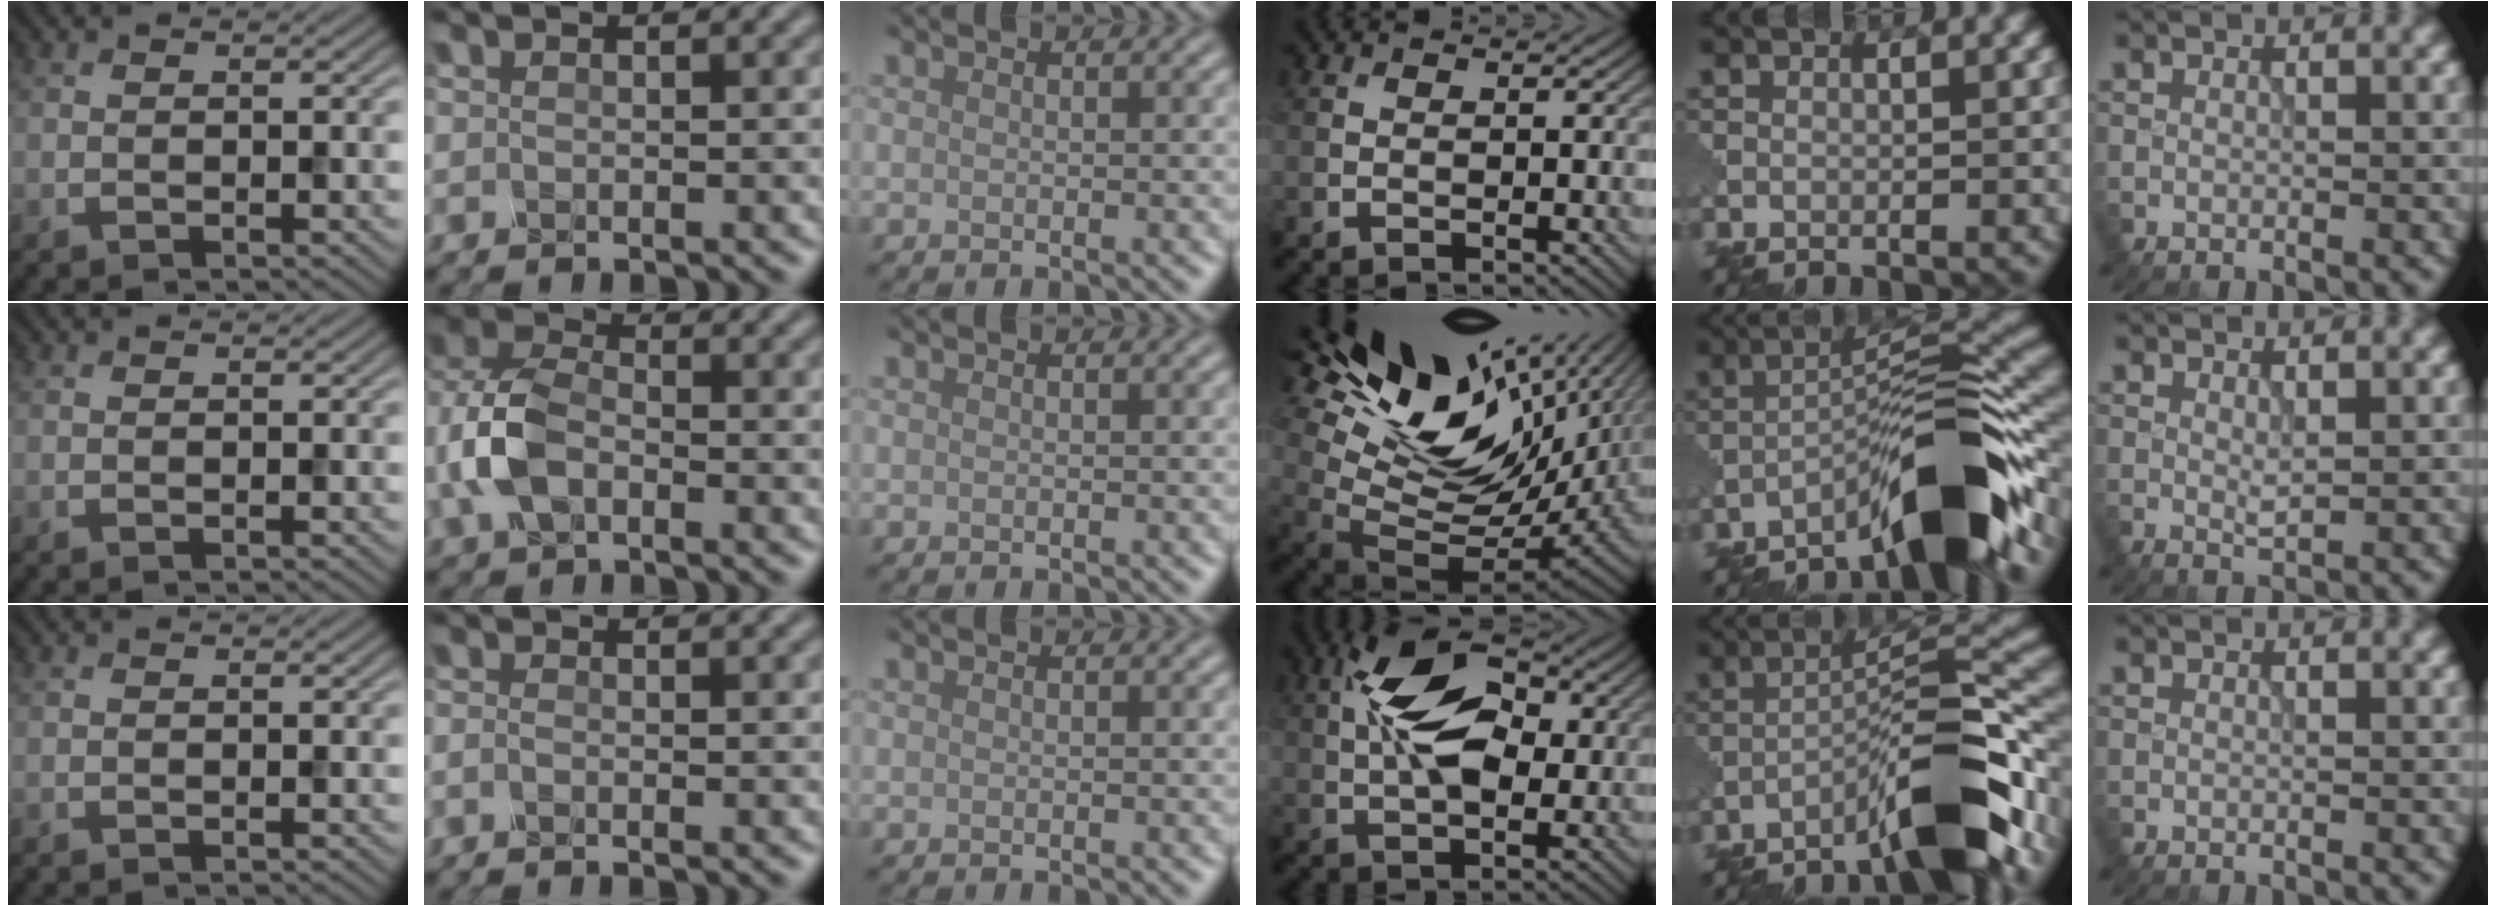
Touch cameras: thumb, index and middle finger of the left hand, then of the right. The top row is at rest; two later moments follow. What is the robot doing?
{"motion": "press", "object": "mechanical pencil"}